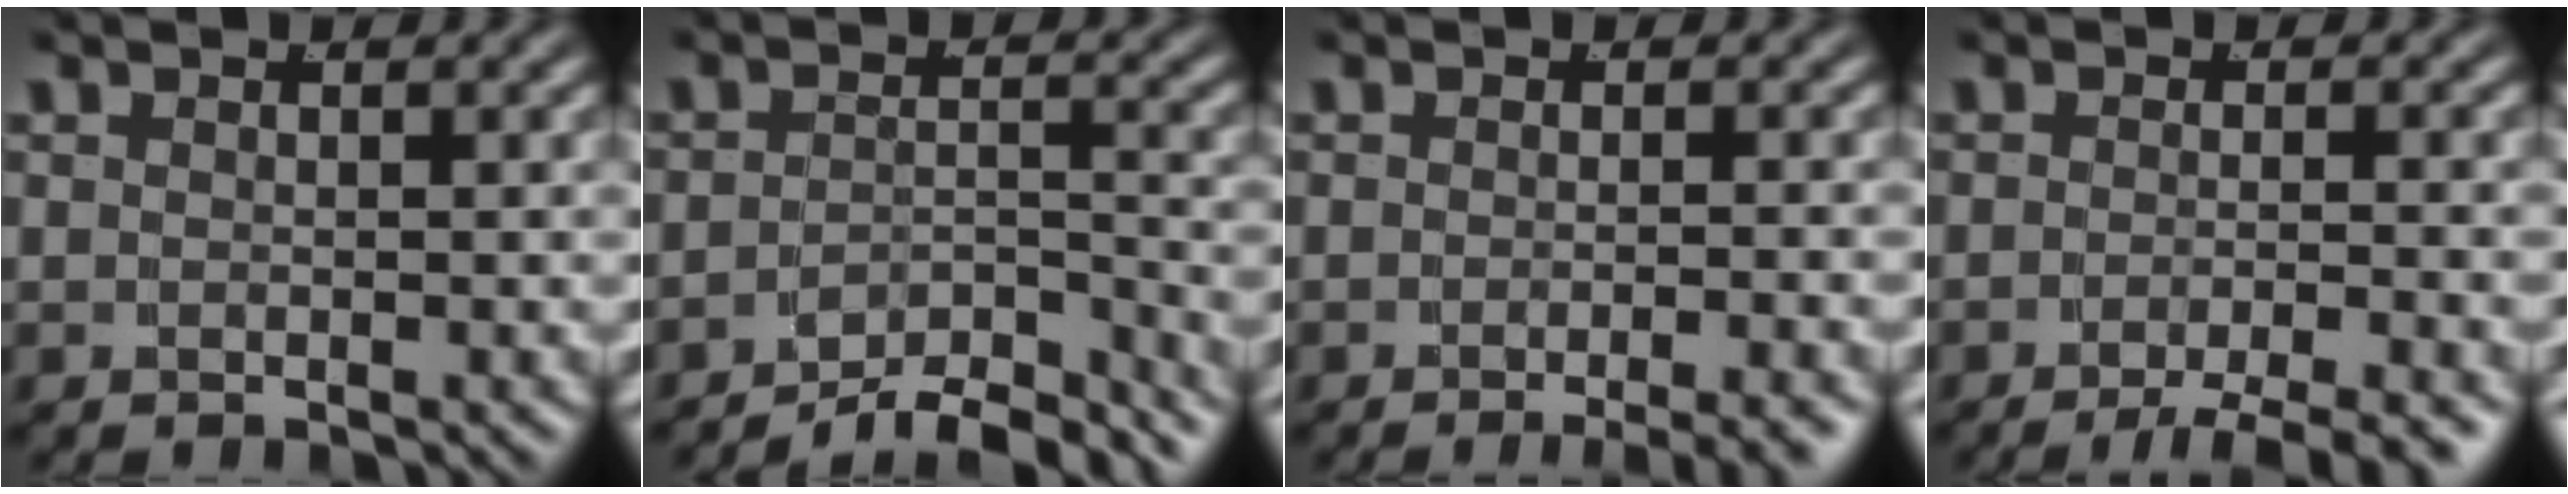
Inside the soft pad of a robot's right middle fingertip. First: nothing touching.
{"total": 8.9, "force": [-8.1, 2.1, 3.0], "torque": [-0.018, -0.011, -0.128]}
{"total": 3.8, "force": [-3.2, 0.5, 2.0], "torque": [-0.016, 0.006, -0.054]}
{"total": 5.8, "force": [-4.7, 1.2, 3.2], "torque": [-0.035, -0.001, -0.077]}